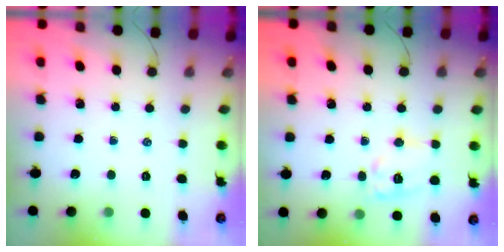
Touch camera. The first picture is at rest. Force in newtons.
{"total": 10.8, "press": 10.6, "slide": 1.5}